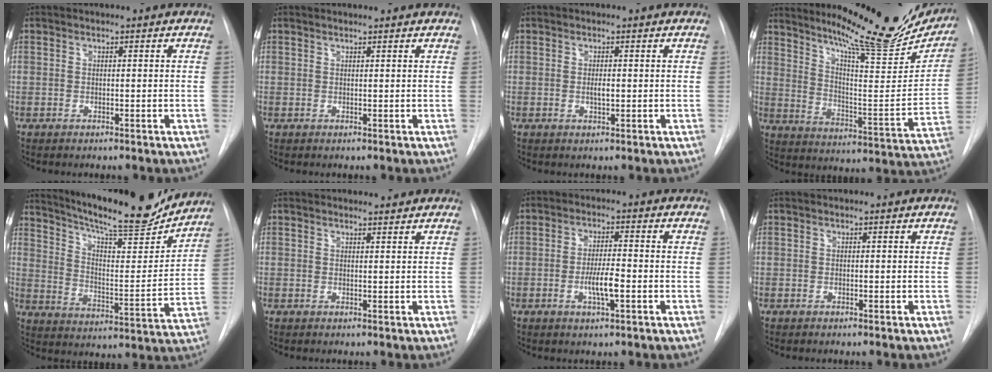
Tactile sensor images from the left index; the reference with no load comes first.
{"total": 1.6, "force": [1.6, 0.0, 0.4], "torque": [-0.011, 0.009, 0.019]}
{"total": 1.2, "force": [-0.4, 0.3, 1.1], "torque": [-0.020, -0.004, -0.003]}
{"total": 21.1, "force": [18.4, 2.2, 10.1], "torque": [-0.155, -0.067, 0.254]}
{"total": 20.0, "force": [18.0, 2.4, 8.4], "torque": [-0.141, -0.031, 0.264]}
{"total": 1.9, "force": [1.8, 0.3, 0.1], "torque": [-0.006, -0.001, 0.024]}
{"total": 4.9, "force": [-1.8, 0.7, 4.5], "torque": [-0.084, -0.005, -0.029]}
{"total": 0.0}